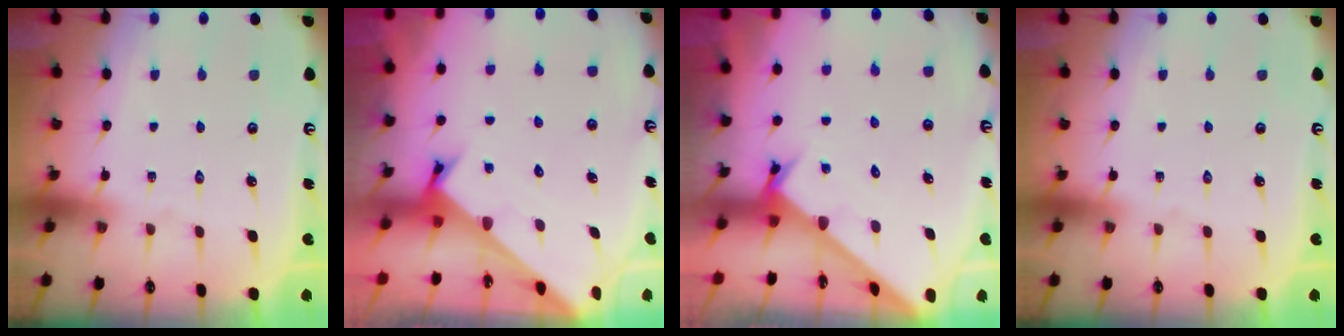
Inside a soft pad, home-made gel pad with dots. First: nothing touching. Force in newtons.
{"total": 2.5, "press": 2.5, "slide": 0.2}
{"total": 2.4, "press": 2.4, "slide": 0.2}
{"total": 0.0}